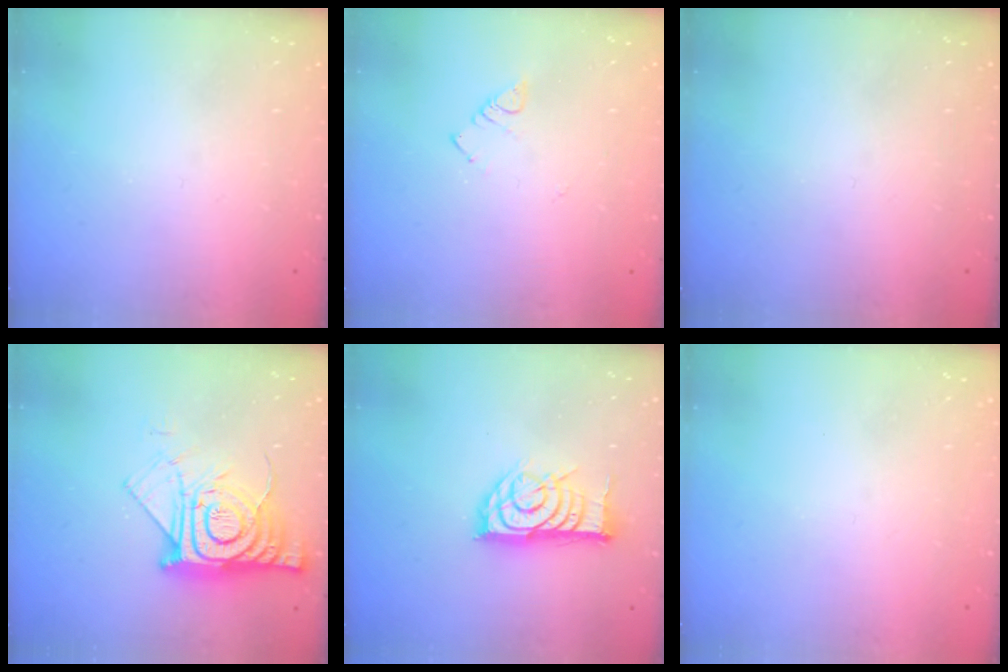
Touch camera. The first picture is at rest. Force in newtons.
{"total": 3.0, "press": 2.9, "slide": 0.4}
{"total": 0.0}
{"total": 15.1, "press": 15.0, "slide": 1.2}
{"total": 13.9, "press": 13.9, "slide": 0.6}
{"total": 0.0}